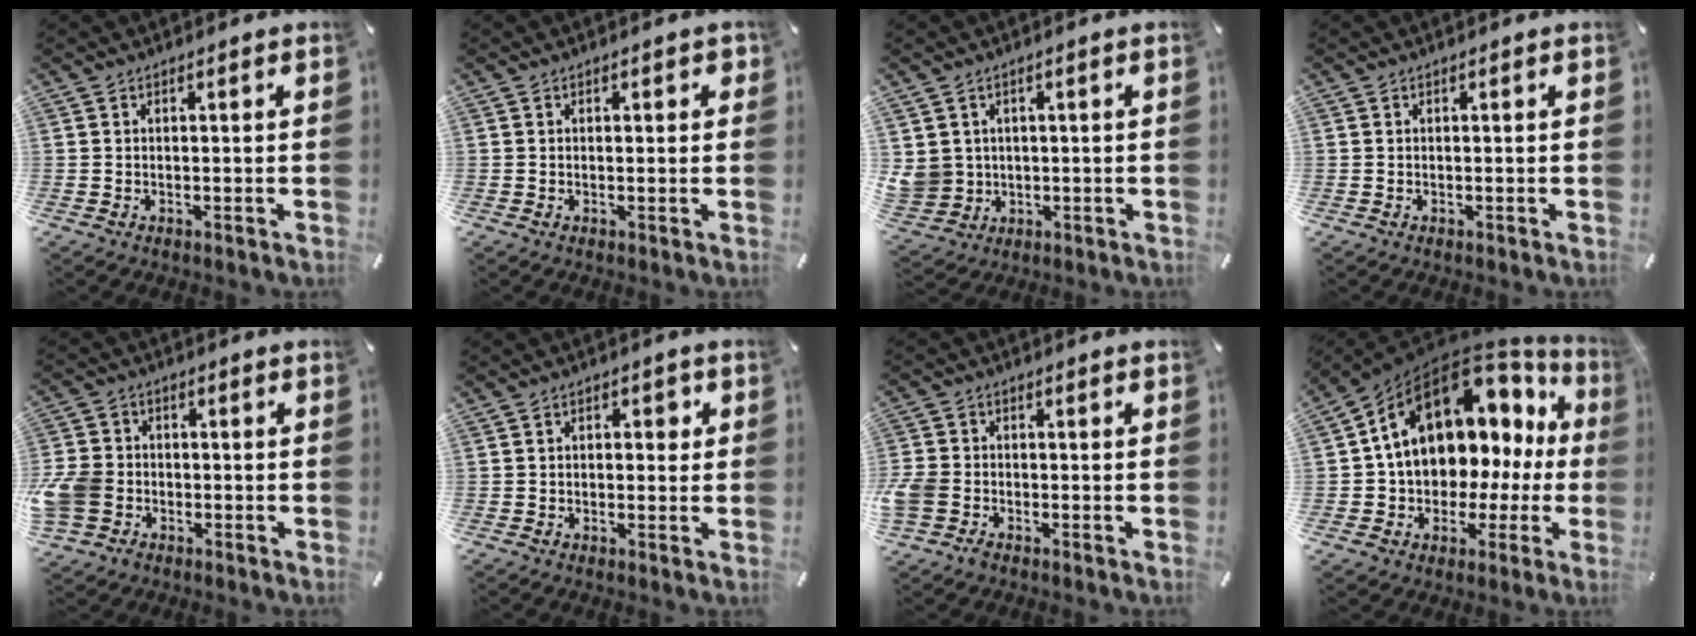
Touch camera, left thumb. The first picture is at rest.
{"total": 1.1, "force": [0.0, 0.7, 0.8], "torque": [-0.007, 0.002, -0.002]}
{"total": 6.4, "force": [1.0, 6.3, 0.8], "torque": [-0.043, -0.005, 0.023]}
{"total": 0.0}
{"total": 8.7, "force": [-2.8, 7.4, 3.7], "torque": [-0.086, 0.023, -0.051]}
{"total": 2.6, "force": [-0.3, 1.8, 1.8], "torque": [-0.020, 0.007, -0.014]}
{"total": 4.6, "force": [-2.3, 3.5, 1.9], "torque": [-0.048, 0.009, -0.045]}
{"total": 15.2, "force": [7.1, 10.7, 8.2], "torque": [-0.125, -0.068, 0.124]}